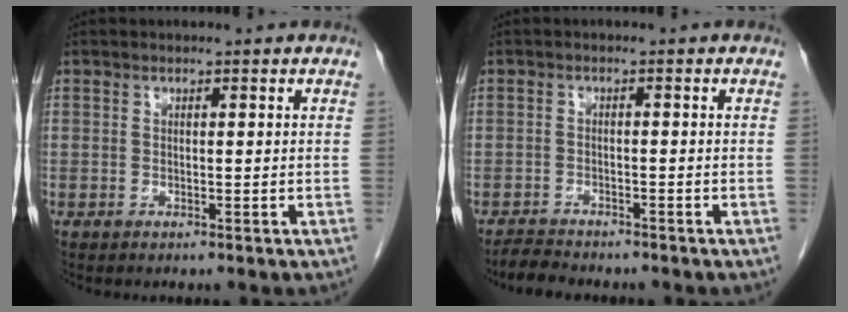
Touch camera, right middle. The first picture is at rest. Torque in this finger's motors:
{"motor_torque": [0.35, -0.20, 0.04, 0.01]}